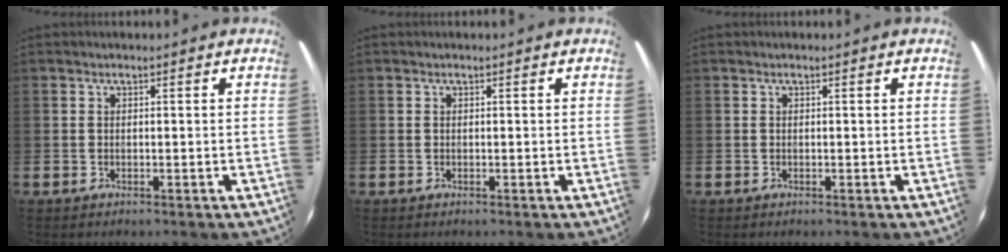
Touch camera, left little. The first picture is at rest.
{"total": 0.0}
{"total": 0.0}